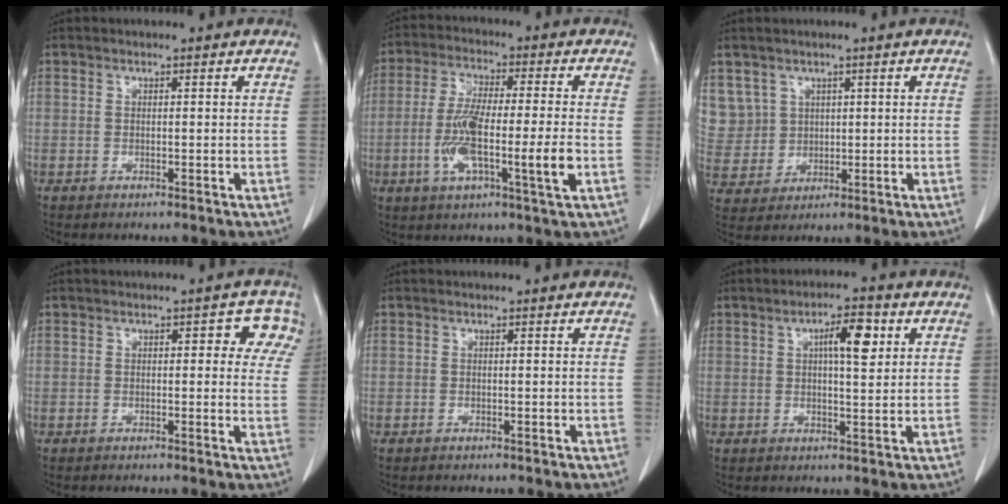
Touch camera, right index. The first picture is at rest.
{"total": 12.1, "force": [-2.6, 1.0, 11.7], "torque": [-0.219, -0.007, -0.051]}
{"total": 10.3, "force": [4.1, 9.4, 1.4], "torque": [-0.066, 0.034, 0.111]}
{"total": 5.2, "force": [2.1, 2.8, 3.9], "torque": [-0.021, 0.018, 0.016]}
{"total": 0.0}
{"total": 6.1, "force": [2.1, 1.5, 5.5], "torque": [-0.090, 0.006, 0.032]}